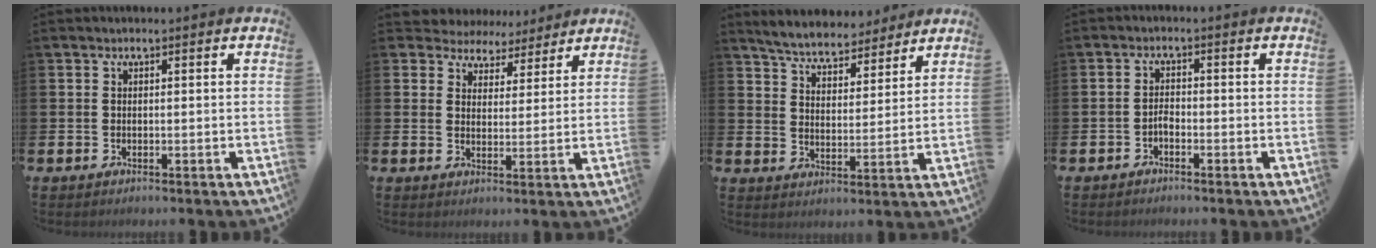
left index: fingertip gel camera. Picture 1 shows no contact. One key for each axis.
{"total": 4.0, "fx": 3.5, "fy": 1.8, "fz": -1.0, "tx": -0.001, "ty": -0.029, "tz": 0.060}
{"total": 5.2, "fx": 5.1, "fy": 1.0, "fz": 0.3, "tx": -0.024, "ty": -0.035, "tz": 0.086}
{"total": 1.6, "fx": -1.5, "fy": 0.4, "fz": 0.4, "tx": -0.004, "ty": 0.000, "tz": -0.030}